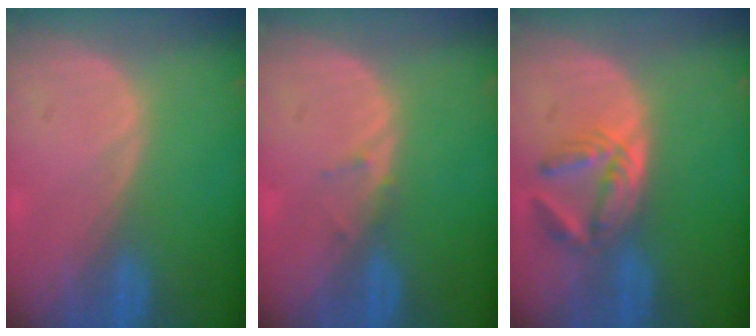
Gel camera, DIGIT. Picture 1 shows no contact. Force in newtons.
{"total": 1.1, "press": 0.8, "slide": 0.7}
{"total": 5.7, "press": 5.3, "slide": 2.3}